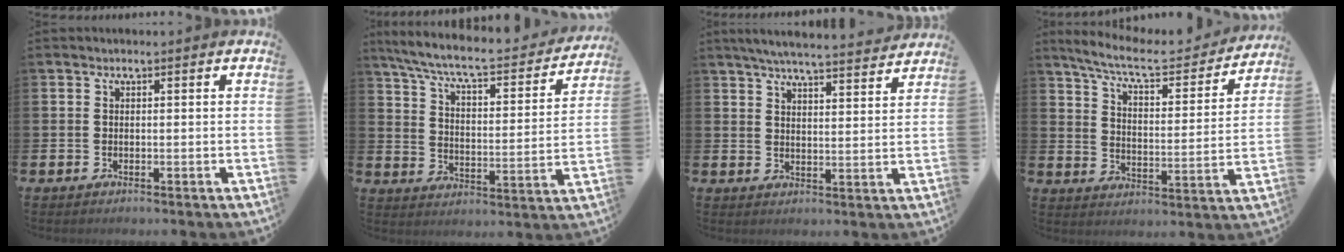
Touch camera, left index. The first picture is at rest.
{"total": 7.6, "force": [6.8, 1.2, 3.2], "torque": [-0.092, -0.050, 0.111]}
{"total": 5.8, "force": [5.6, 0.0, 1.5], "torque": [-0.046, -0.032, 0.100]}
{"total": 8.3, "force": [7.4, 1.7, 3.5], "torque": [-0.092, -0.046, 0.123]}